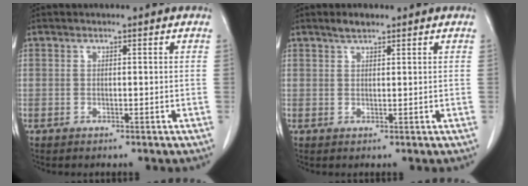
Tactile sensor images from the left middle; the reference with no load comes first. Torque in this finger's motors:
{"motor_torque": [0.60, -0.54, -0.06, 0.02]}